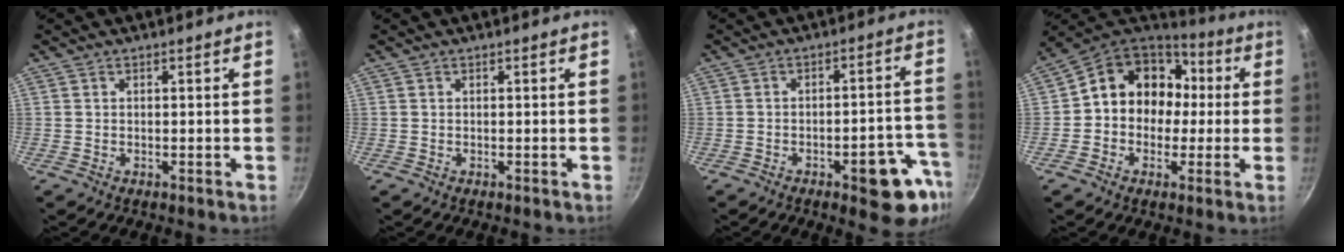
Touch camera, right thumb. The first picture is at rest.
{"total": 0.0}
{"total": 12.2, "force": [-5.8, 4.6, 9.6], "torque": [-0.071, 0.039, -0.071]}
{"total": 14.5, "force": [0.8, 12.6, 7.2], "torque": [-0.066, 0.043, -0.002]}